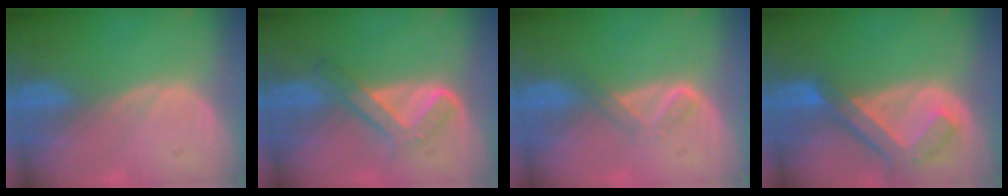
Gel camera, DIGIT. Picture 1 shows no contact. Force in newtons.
{"total": 5.2, "press": 5.1, "slide": 1.4}
{"total": 2.4, "press": 2.4, "slide": 0.7}
{"total": 7.4, "press": 6.4, "slide": 3.6}